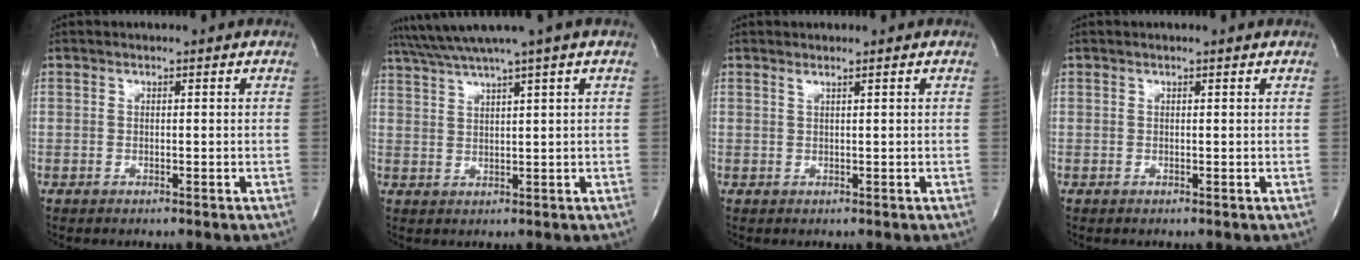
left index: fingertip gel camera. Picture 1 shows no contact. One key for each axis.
{"total": 6.6, "fx": 5.1, "fy": -2.1, "fz": 3.7, "tx": -0.066, "ty": 0.016, "tz": 0.090}
{"total": 0.8, "fx": 0.5, "fy": -0.2, "fz": 0.5, "tx": -0.022, "ty": -0.005, "tz": 0.016}
{"total": 0.7, "fx": 0.6, "fy": -0.1, "fz": 0.2, "tx": -0.011, "ty": 0.002, "tz": 0.007}